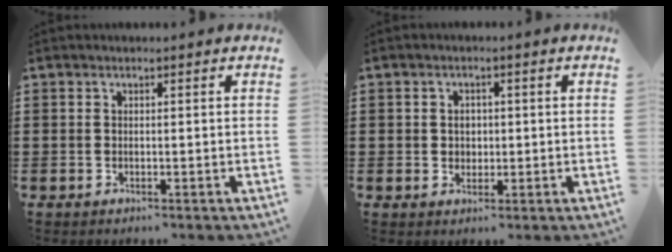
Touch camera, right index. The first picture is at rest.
{"total": 1.9, "force": [0.2, 1.7, 1.0], "torque": [-0.025, 0.006, 0.002]}